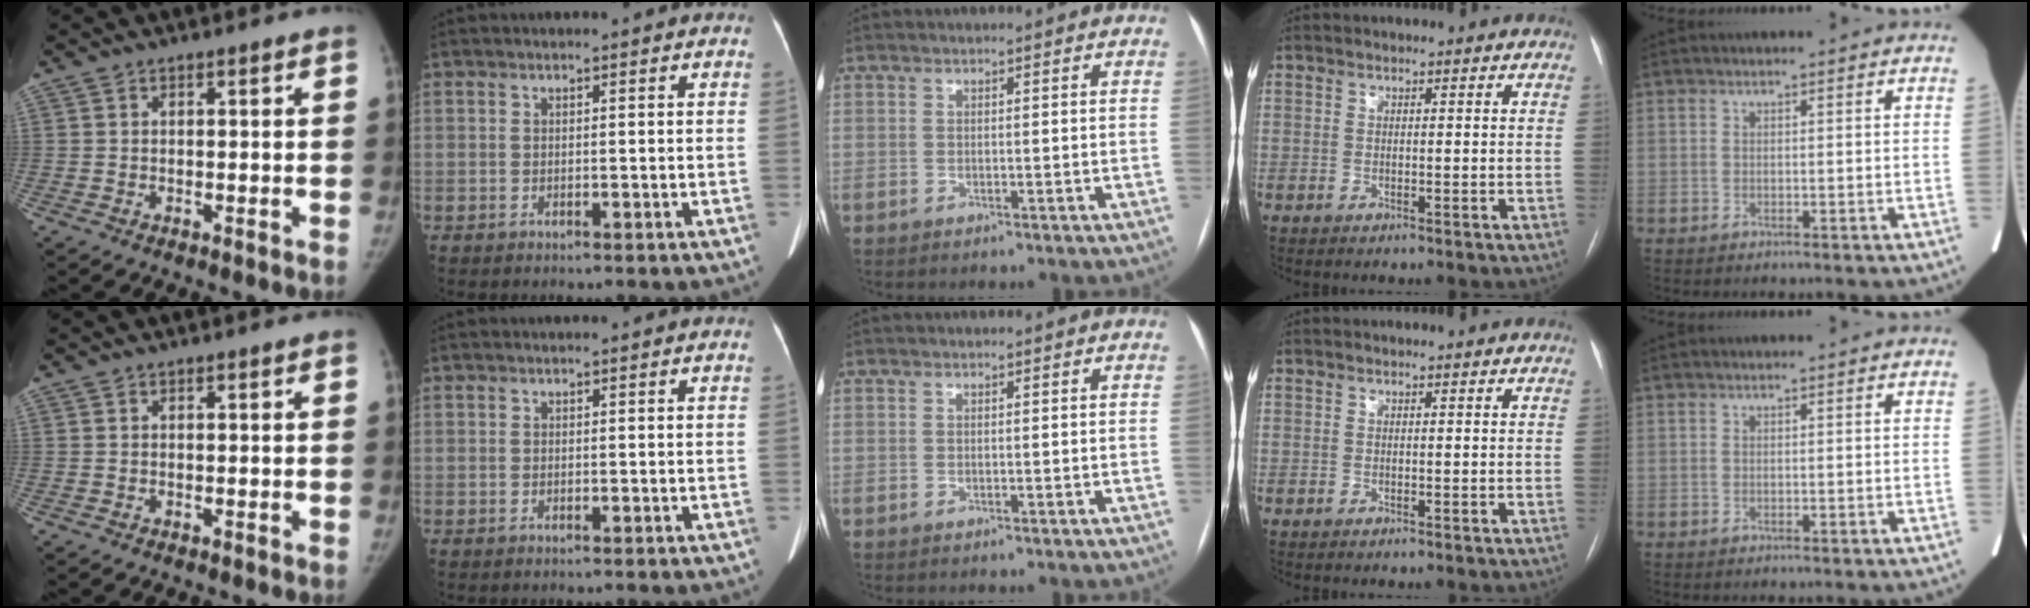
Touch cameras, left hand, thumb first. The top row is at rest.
{}